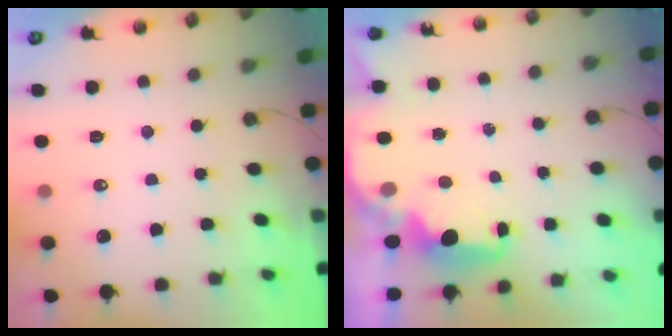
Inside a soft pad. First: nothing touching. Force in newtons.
{"total": 3.8, "press": 3.8, "slide": 0.5}